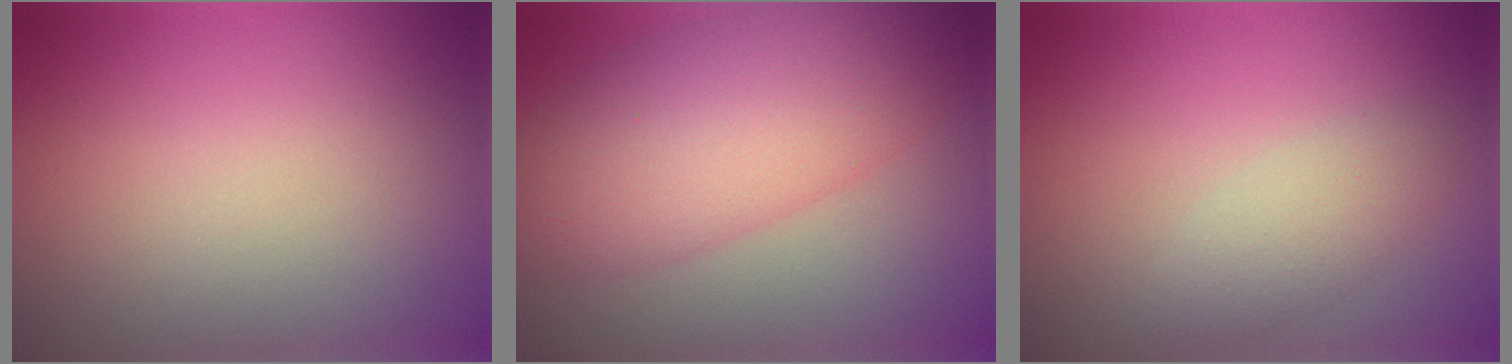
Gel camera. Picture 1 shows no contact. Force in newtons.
{"total": 8.5, "press": 8.5, "slide": 0.2}
{"total": 2.2, "press": 2.2, "slide": 0.0}